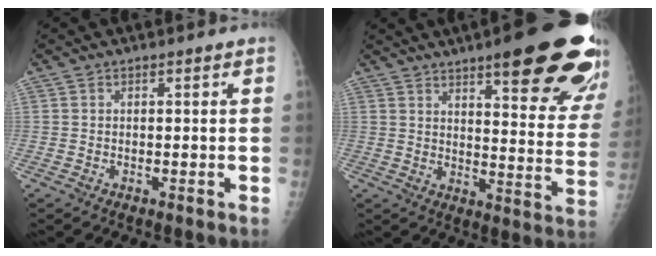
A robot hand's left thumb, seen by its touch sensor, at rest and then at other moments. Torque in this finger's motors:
{"motor_torque": [2.52, 1.96, 1.52, -1.26, 0.38]}